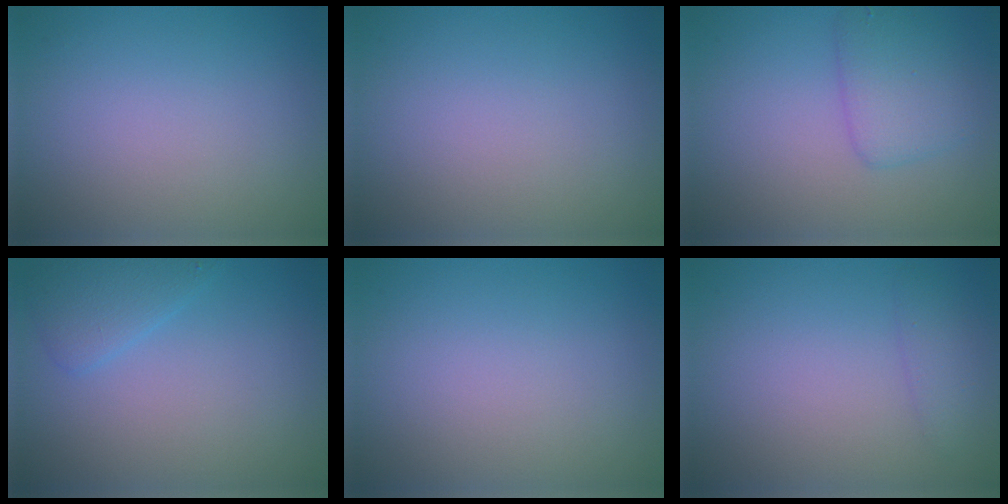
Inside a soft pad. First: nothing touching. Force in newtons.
{"total": 0.0}
{"total": 3.0, "press": 3.0, "slide": 0.2}
{"total": 2.1, "press": 2.0, "slide": 0.2}
{"total": 0.0}
{"total": 1.3, "press": 1.3, "slide": 0.0}